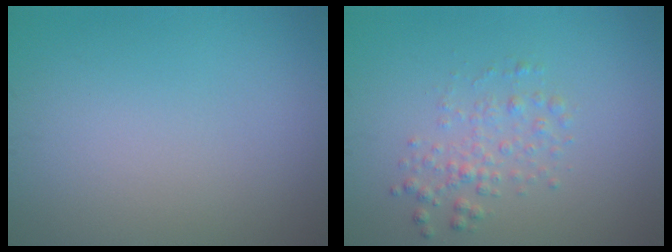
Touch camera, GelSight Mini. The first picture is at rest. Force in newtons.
{"total": 2.0, "press": 2.0, "slide": 0.1}